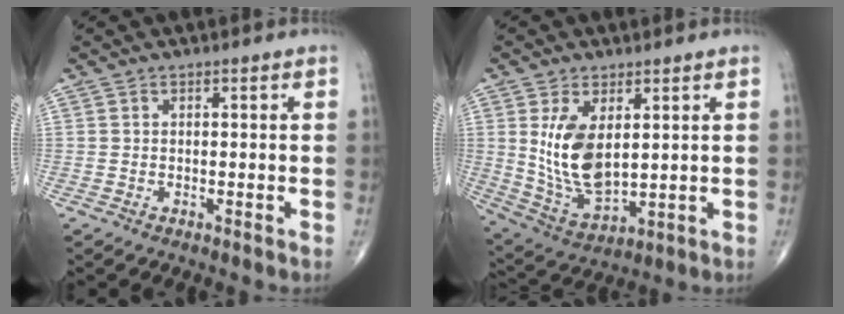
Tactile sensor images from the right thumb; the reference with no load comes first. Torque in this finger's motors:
{"motor_torque": [-0.91, 1.42, 1.25, 0.50, 0.25]}